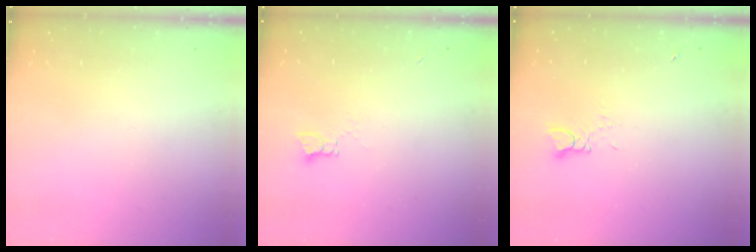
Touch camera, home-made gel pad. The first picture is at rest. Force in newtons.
{"total": 2.0, "press": 2.0, "slide": 0.2}
{"total": 2.7, "press": 2.7, "slide": 0.3}